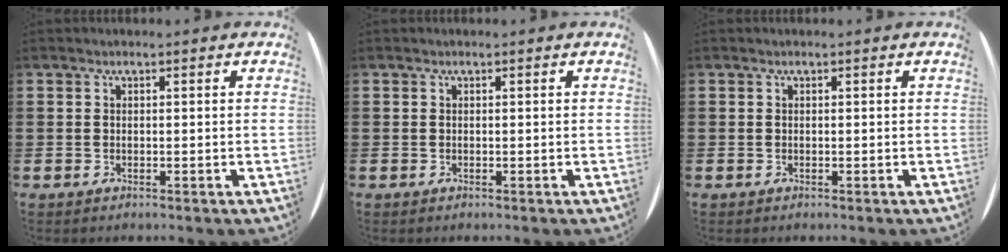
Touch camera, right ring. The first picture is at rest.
{"total": 0.0}
{"total": 0.0}